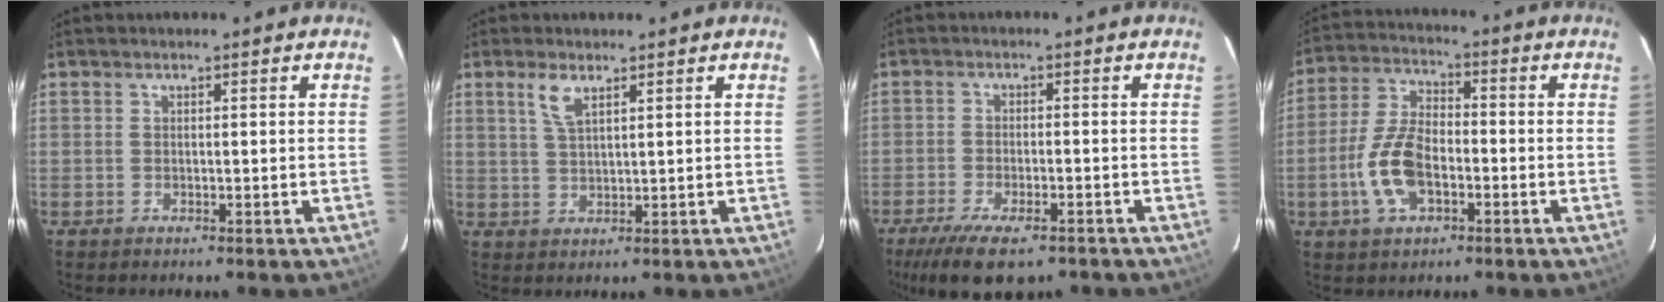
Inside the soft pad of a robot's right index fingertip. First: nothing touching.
{"total": 3.7, "force": [2.2, 1.1, 2.8], "torque": [-0.057, 0.002, 0.045]}
{"total": 12.7, "force": [-9.0, 4.4, 7.8], "torque": [-0.173, -0.036, -0.147]}
{"total": 10.7, "force": [-3.4, 5.6, 8.5], "torque": [-0.183, 0.008, -0.061]}